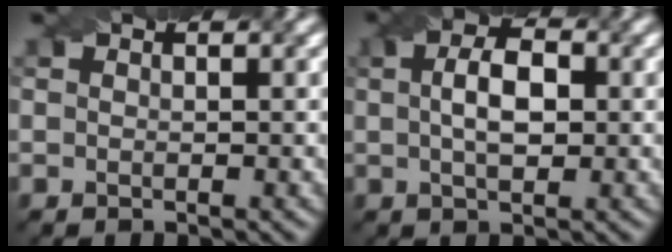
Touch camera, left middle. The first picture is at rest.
{"total": 3.2, "force": [-0.2, 1.8, 2.7], "torque": [-0.043, 0.007, 0.009]}